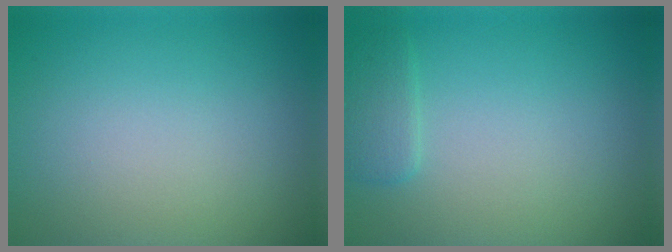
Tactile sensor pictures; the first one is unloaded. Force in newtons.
{"total": 1.6, "press": 1.6, "slide": 0.1}